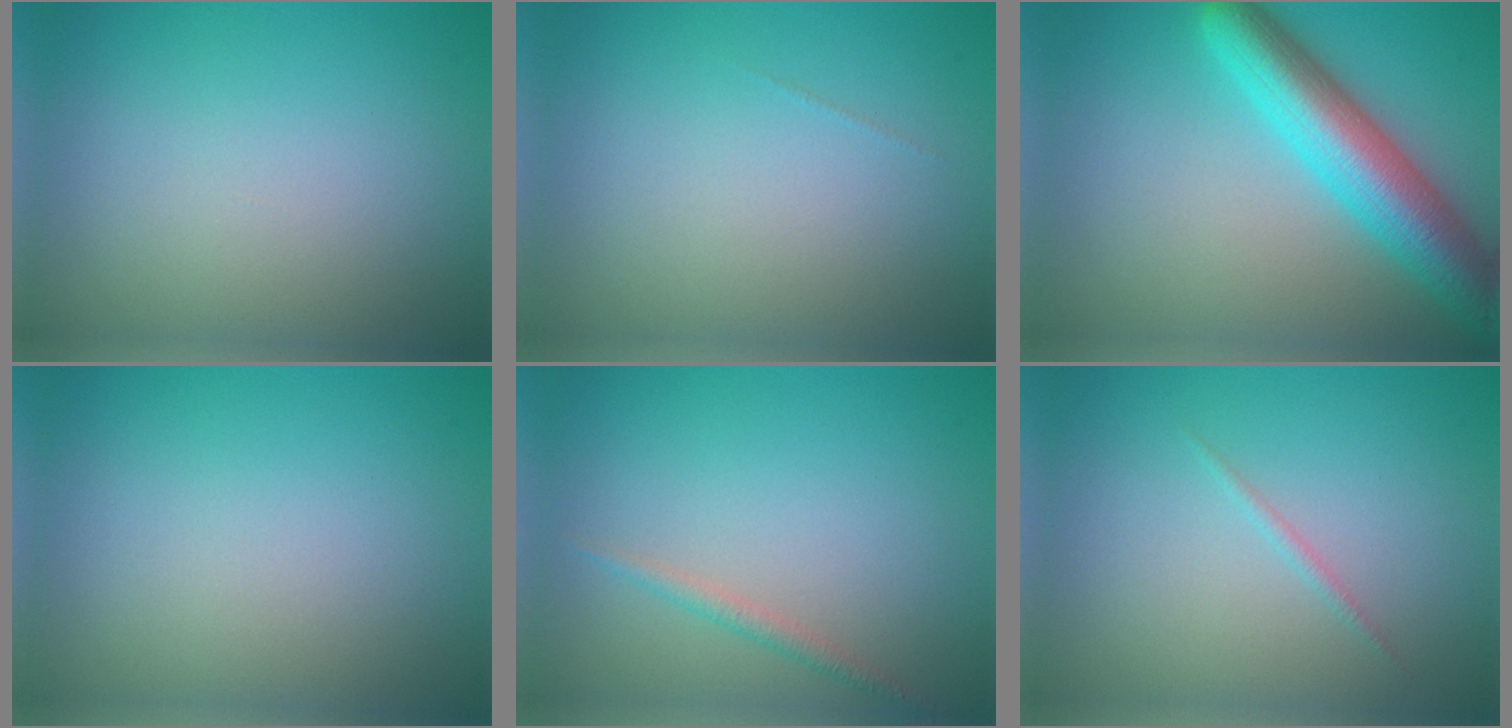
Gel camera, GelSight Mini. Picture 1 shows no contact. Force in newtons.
{"total": 0.0}
{"total": 7.5, "press": 7.5, "slide": 0.3}
{"total": 0.0}
{"total": 1.2, "press": 1.1, "slide": 0.1}
{"total": 0.6, "press": 0.6, "slide": 0.0}